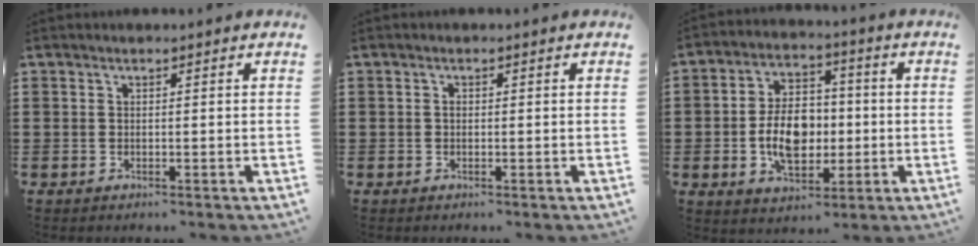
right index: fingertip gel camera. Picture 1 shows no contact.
{"total": 0.6, "force": [-0.1, 0.4, 0.5], "torque": [-0.012, 0.000, -0.001]}
{"total": 9.1, "force": [-1.3, 5.9, 6.8], "torque": [-0.136, 0.002, -0.030]}